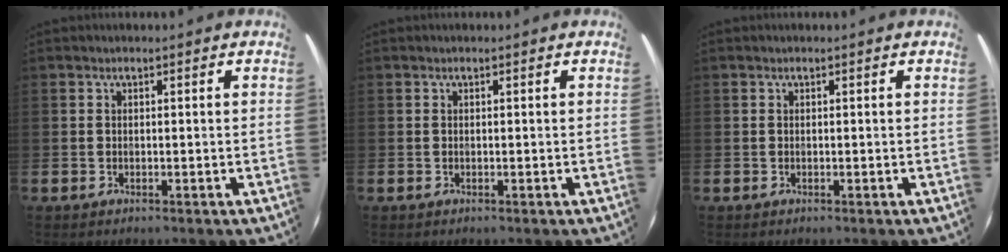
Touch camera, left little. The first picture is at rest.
{"total": 0.0}
{"total": 0.0}